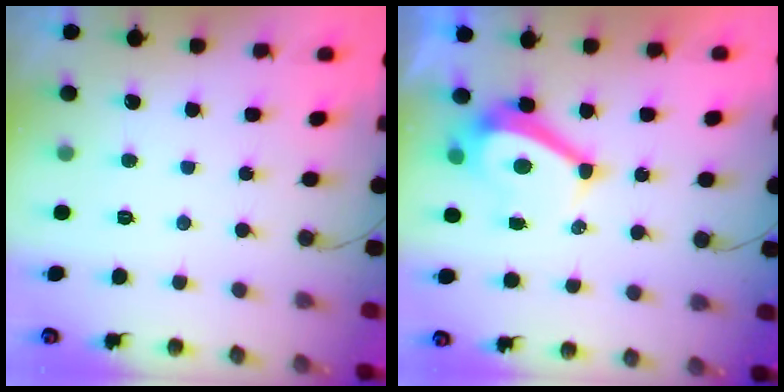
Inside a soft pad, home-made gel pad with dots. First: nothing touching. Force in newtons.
{"total": 7.2, "press": 7.1, "slide": 0.7}